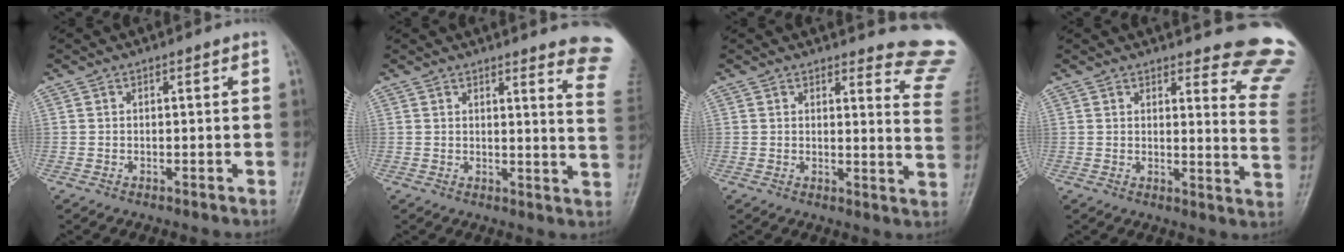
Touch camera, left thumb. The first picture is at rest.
{"total": 12.7, "force": [11.5, 0.8, 5.3], "torque": [-0.033, -0.105, 0.101]}
{"total": 12.5, "force": [12.2, 2.0, 2.0], "torque": [0.022, -0.133, 0.100]}
{"total": 14.3, "force": [13.6, 2.4, 4.1], "torque": [-0.004, -0.140, 0.122]}